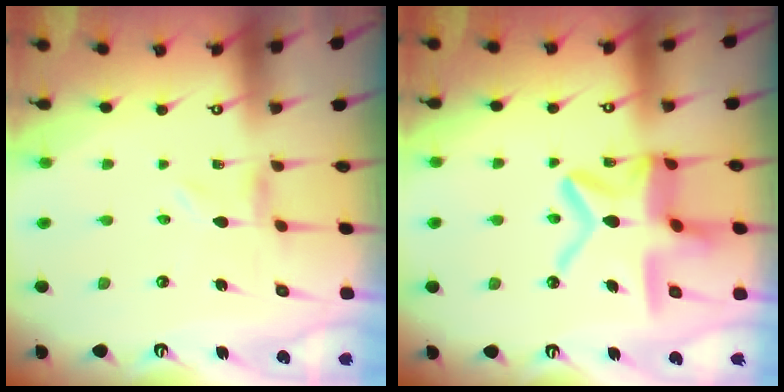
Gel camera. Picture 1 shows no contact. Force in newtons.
{"total": 18.8, "press": 18.7, "slide": 1.7}